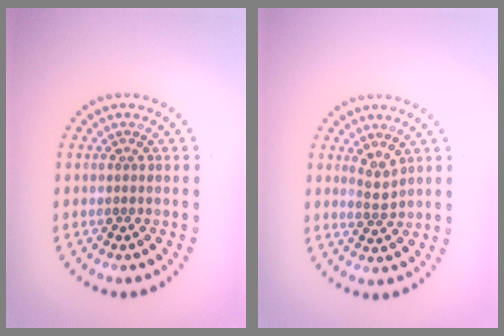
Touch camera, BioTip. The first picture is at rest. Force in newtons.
{"total": 1.7, "press": 1.3, "slide": 1.1}